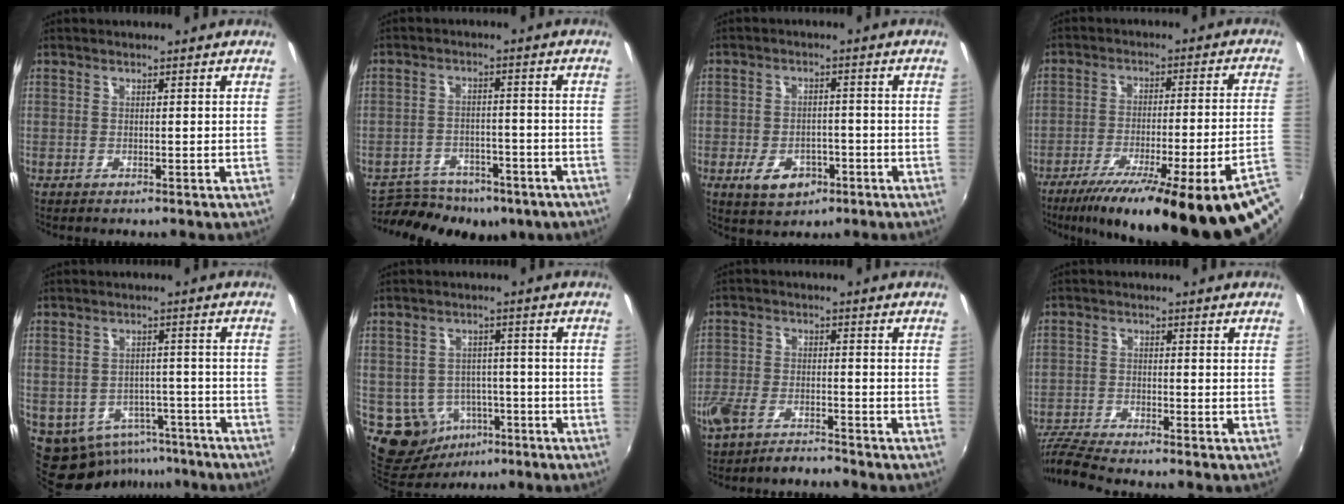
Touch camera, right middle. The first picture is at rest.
{"total": 16.8, "force": [-12.5, 8.4, 7.5], "torque": [-0.163, -0.009, -0.167]}
{"total": 7.0, "force": [-3.5, 4.5, 4.1], "torque": [-0.098, -0.003, -0.051]}
{"total": 25.3, "force": [-17.2, 0.5, 18.6], "torque": [-0.265, -0.052, -0.242]}
{"total": 11.5, "force": [-7.4, 7.8, 4.0], "torque": [-0.095, 0.000, -0.081]}
{"total": 9.2, "force": [-3.7, 7.8, 3.3], "torque": [-0.086, 0.009, -0.035]}
{"total": 6.2, "force": [-5.8, 1.1, 2.0], "torque": [-0.058, -0.003, -0.111]}
{"total": 6.6, "force": [-6.2, -0.6, 2.0], "torque": [-0.061, -0.018, -0.125]}